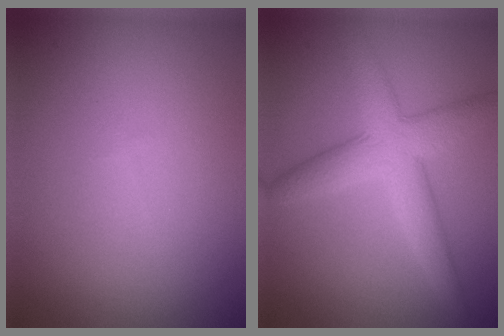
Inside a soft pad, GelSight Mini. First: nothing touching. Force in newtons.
{"total": 5.5, "press": 5.5, "slide": 0.2}